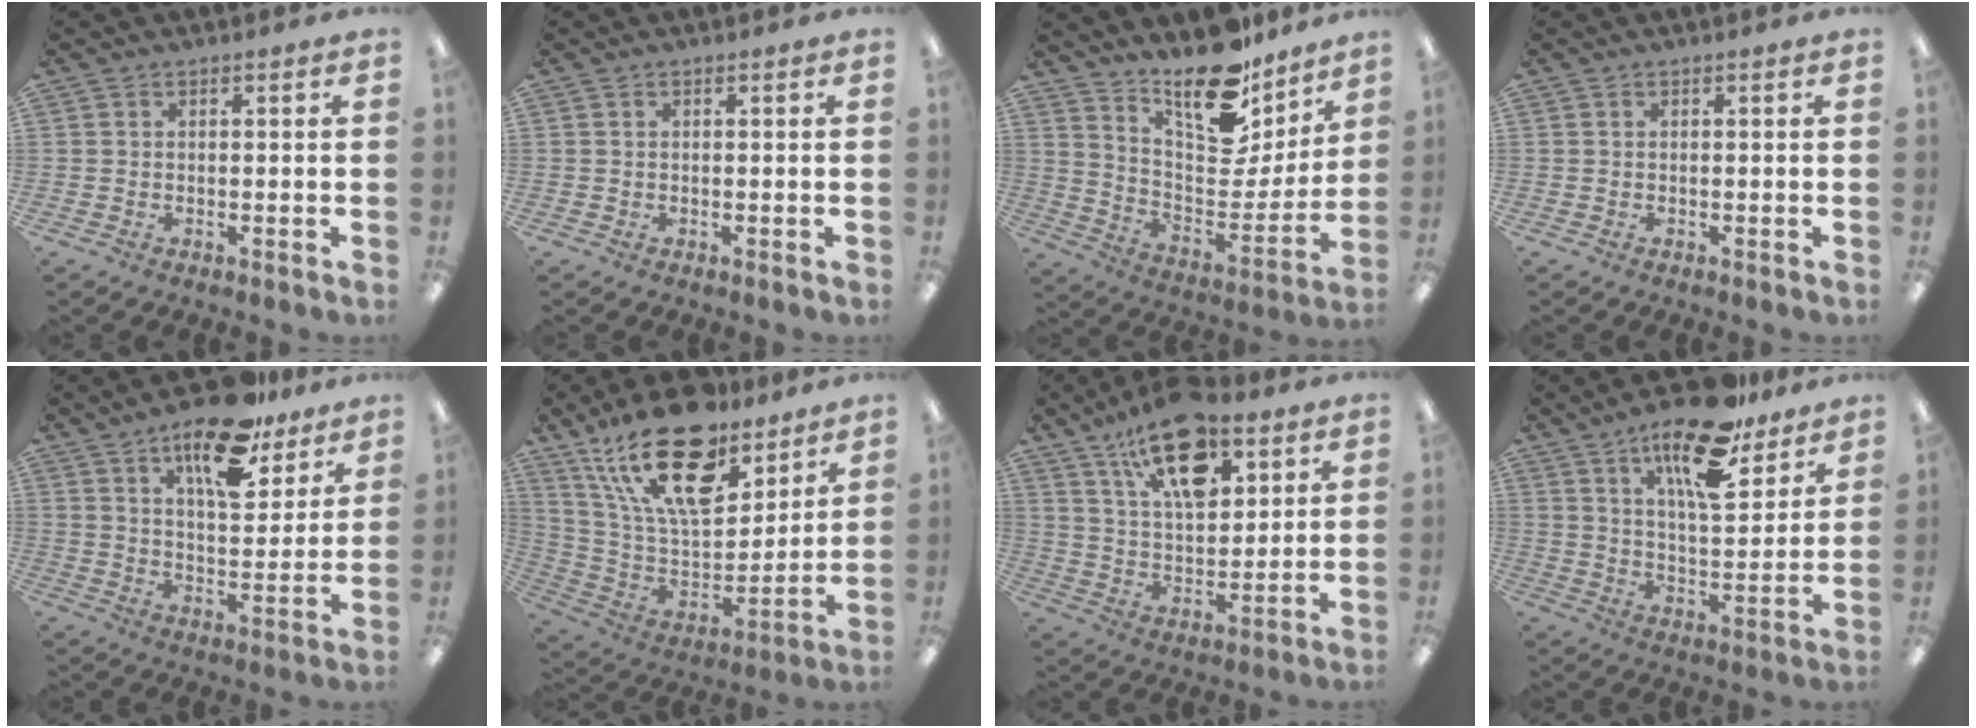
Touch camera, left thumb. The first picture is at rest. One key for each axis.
{"total": 0.0}
{"total": 18.3, "fx": 14.8, "fy": 7.1, "fz": 8.0, "tx": -0.122, "ty": -0.124, "tz": 0.256}
{"total": 0.0}
{"total": 16.0, "fx": 11.1, "fy": 6.5, "fz": 9.5, "tx": -0.143, "ty": -0.057, "tz": 0.188}
{"total": 24.3, "fx": 15.7, "fy": 11.3, "fz": 14.8, "tx": -0.268, "ty": -0.084, "tz": 0.276}
{"total": 18.5, "fx": 11.2, "fy": 9.0, "fz": 11.7, "tx": -0.190, "ty": -0.042, "tz": 0.193}
{"total": 17.5, "fx": 12.3, "fy": 5.9, "fz": 11.0, "tx": -0.181, "ty": -0.065, "tz": 0.203}